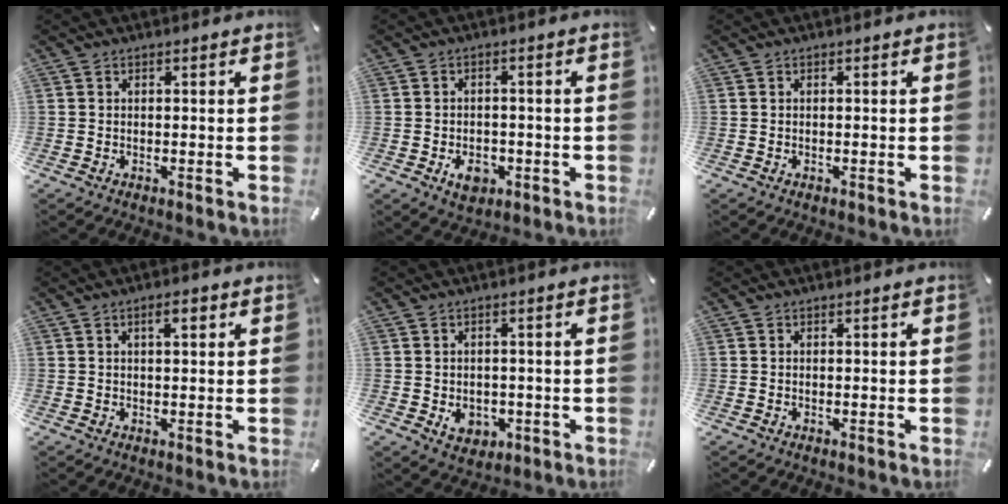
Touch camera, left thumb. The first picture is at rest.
{"total": 5.7, "force": [-2.2, 4.0, 3.3], "torque": [-0.056, 0.006, -0.039]}
{"total": 0.0}
{"total": 3.3, "force": [1.3, 1.2, 2.8], "torque": [-0.042, 0.002, 0.016]}
{"total": 4.9, "force": [-1.0, 4.2, 2.3], "torque": [-0.021, -0.003, -0.019]}
{"total": 0.0}